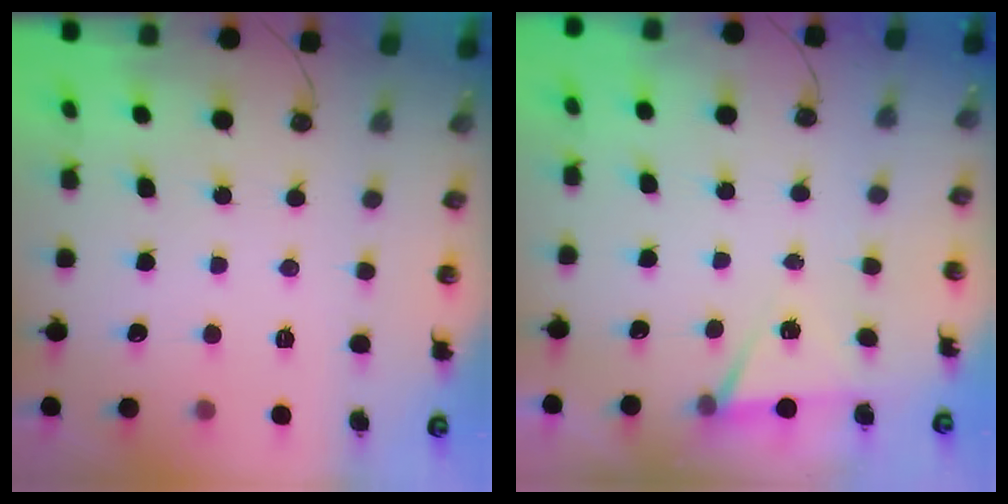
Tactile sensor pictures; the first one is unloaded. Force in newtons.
{"total": 4.8, "press": 1.7, "slide": 4.5}